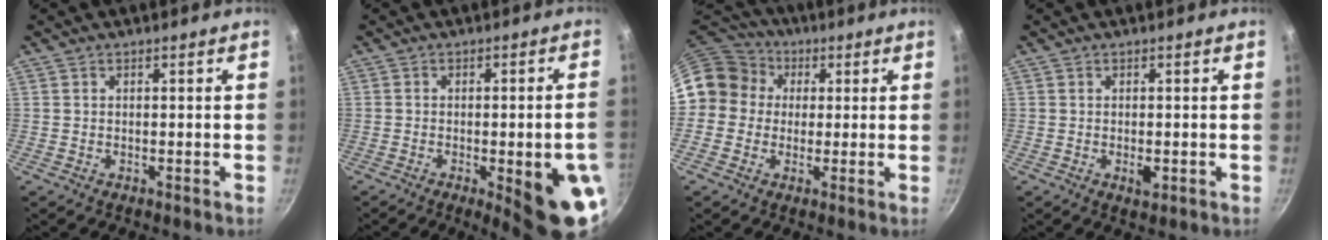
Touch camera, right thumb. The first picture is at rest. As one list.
[{"total": 13.9, "force": [-4.0, 3.6, 12.8], "torque": [-0.134, 0.013, -0.044]}, {"total": 11.0, "force": [2.1, 10.1, 4.0], "torque": [-0.040, 0.023, 0.018]}, {"total": 2.0, "force": [-0.5, 1.1, 1.7], "torque": [-0.025, -0.002, -0.006]}]